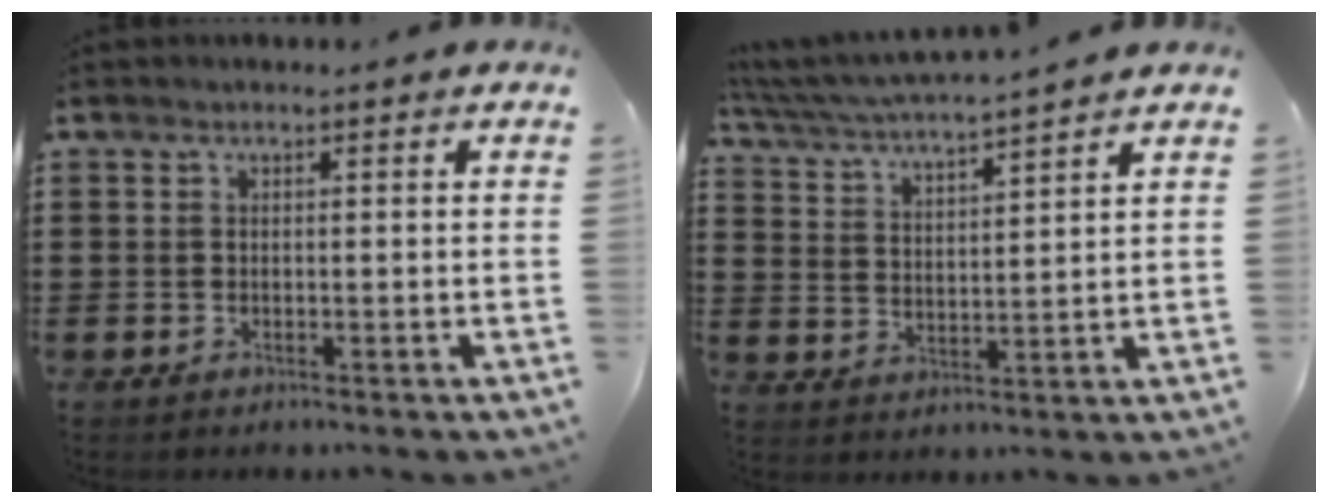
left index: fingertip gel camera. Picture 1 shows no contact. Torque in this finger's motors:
{"motor_torque": [2.14, 0.00, 1.02, 0.14]}